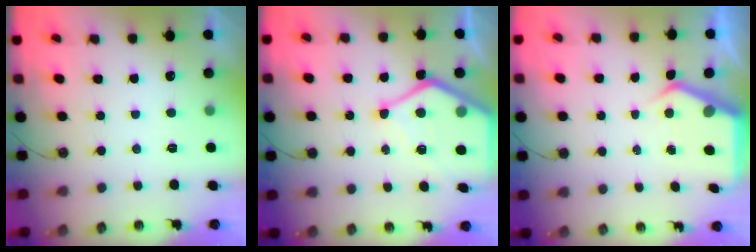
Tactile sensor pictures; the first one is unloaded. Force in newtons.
{"total": 13.3, "press": 13.3, "slide": 0.7}
{"total": 4.4, "press": 4.4, "slide": 0.4}